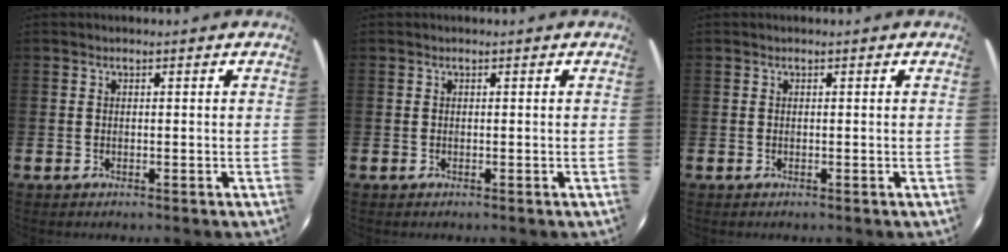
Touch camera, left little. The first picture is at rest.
{"total": 0.0}
{"total": 0.0}